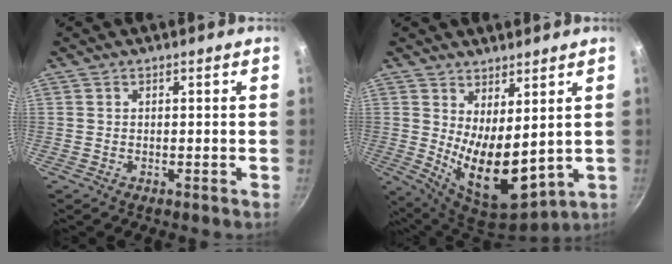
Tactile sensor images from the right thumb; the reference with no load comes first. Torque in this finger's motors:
{"motor_torque": [-0.66, 1.73, 1.84, 0.01, 0.15]}